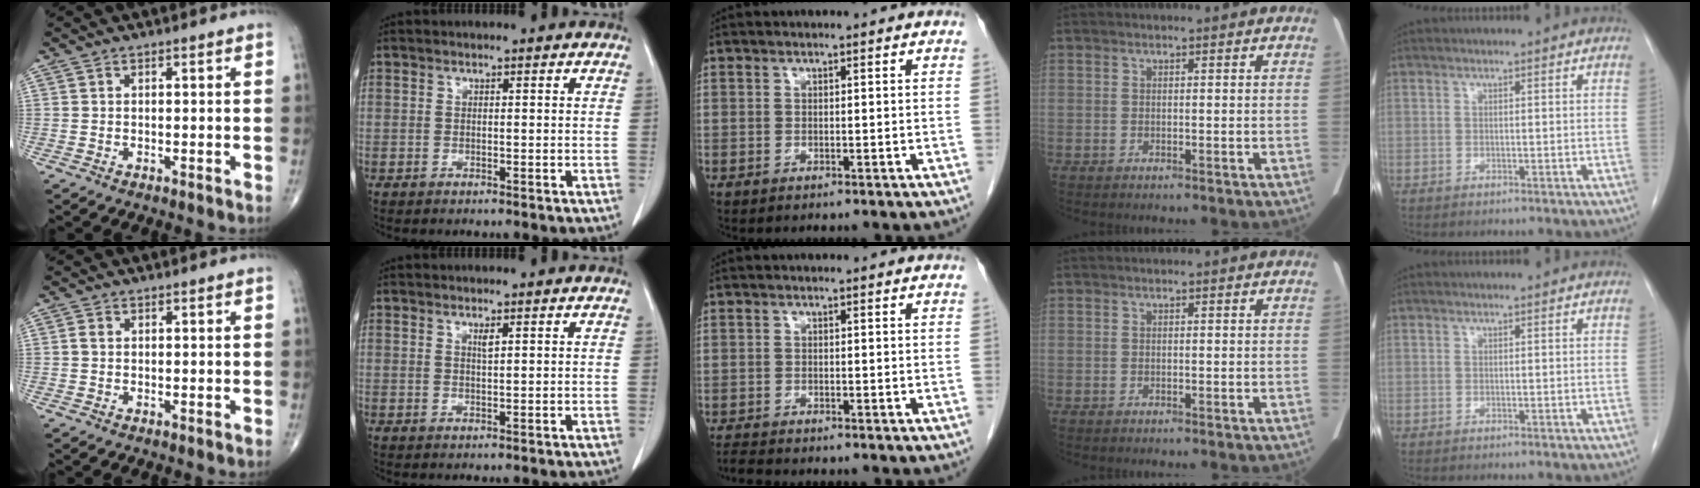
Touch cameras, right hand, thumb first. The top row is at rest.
{"thumb": {"total": 0.9, "force": [0.1, 0.7, 0.6], "torque": [-0.011, 0.001, 0.000]}, "index": {"total": 1.0, "force": [0.5, 0.0, 0.8], "torque": [-0.018, -0.004, 0.010]}, "middle": {"total": 1.6, "force": [-1.5, -0.4, 0.1], "torque": [-0.015, -0.013, -0.030]}}